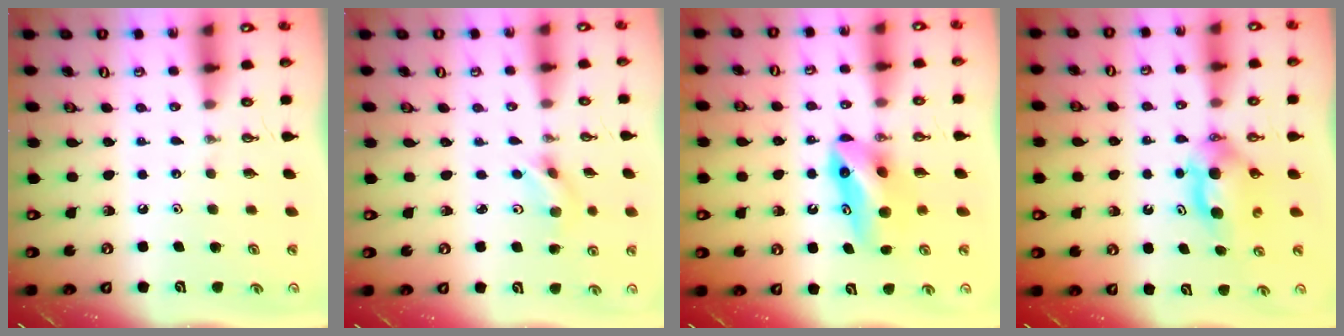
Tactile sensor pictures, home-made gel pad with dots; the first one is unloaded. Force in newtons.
{"total": 3.7, "press": 3.0, "slide": 2.2}
{"total": 9.0, "press": 8.2, "slide": 3.9}
{"total": 6.7, "press": 5.7, "slide": 3.5}